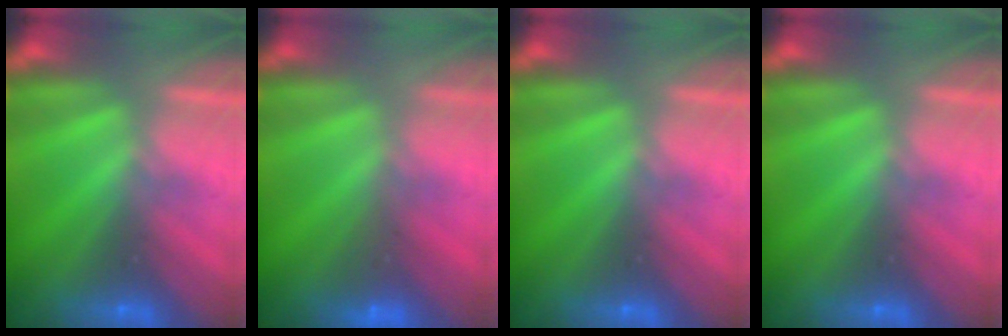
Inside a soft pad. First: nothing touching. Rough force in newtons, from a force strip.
{"total": 3.0}
{"total": 0.0}
{"total": 0.0}